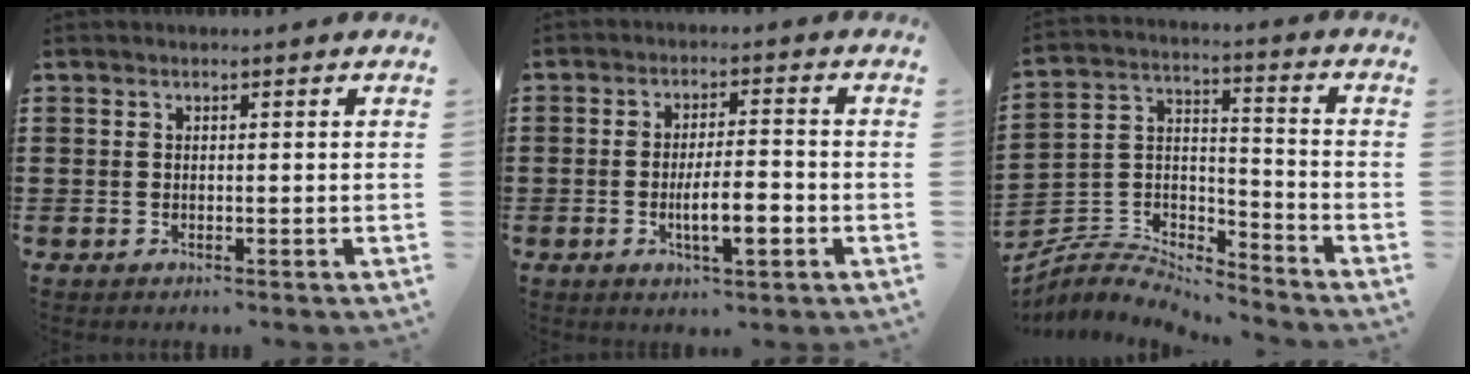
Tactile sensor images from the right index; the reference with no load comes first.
{"total": 6.6, "force": [-2.1, 1.7, 6.0], "torque": [-0.112, -0.004, -0.040]}
{"total": 5.5, "force": [-5.4, 1.1, 0.2], "torque": [-0.016, -0.001, -0.113]}